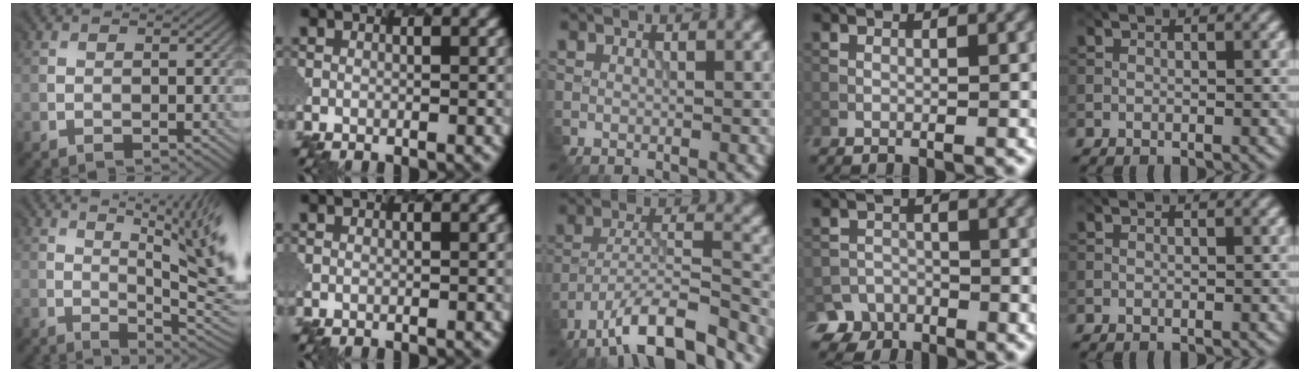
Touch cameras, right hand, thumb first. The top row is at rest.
{"thumb": {"total": 11.0, "force": [3.1, 2.4, 10.3], "torque": [-0.124, 0.033, 0.053]}, "middle": {"total": 10.6, "force": [-8.1, 2.8, 6.1], "torque": [-0.100, 0.007, -0.146]}, "ring": {"total": 4.5, "force": [-3.5, 2.8, 0.3], "torque": [0.013, 0.000, -0.052]}}